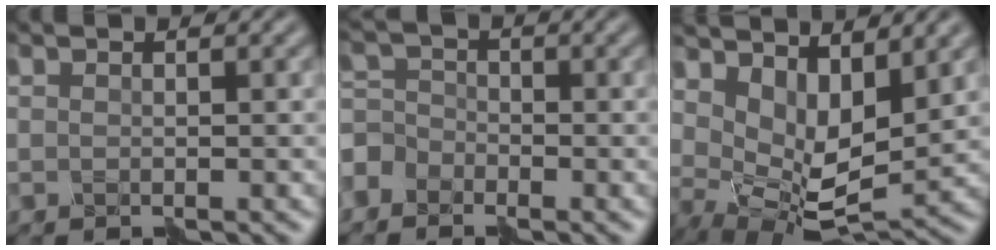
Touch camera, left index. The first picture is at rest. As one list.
[{"total": 4.4, "force": [-3.4, 2.4, 1.2], "torque": [-0.019, 0.006, -0.064]}, {"total": 6.2, "force": [1.9, 3.2, 5.0], "torque": [-0.100, -0.023, 0.044]}]